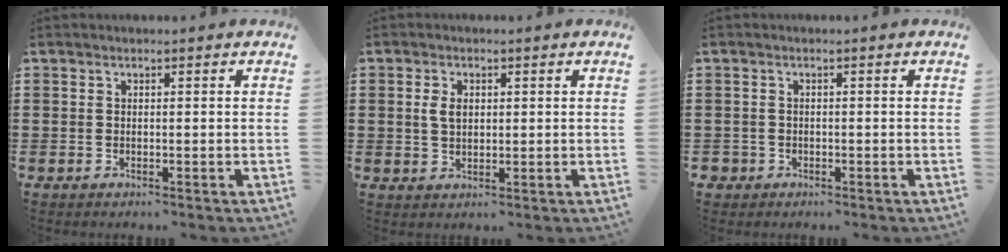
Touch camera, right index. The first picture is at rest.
{"total": 2.8, "force": [0.5, 1.7, 2.2], "torque": [-0.047, 0.008, 0.007]}
{"total": 1.2, "force": [-0.8, 0.9, 0.0], "torque": [-0.004, 0.000, -0.020]}